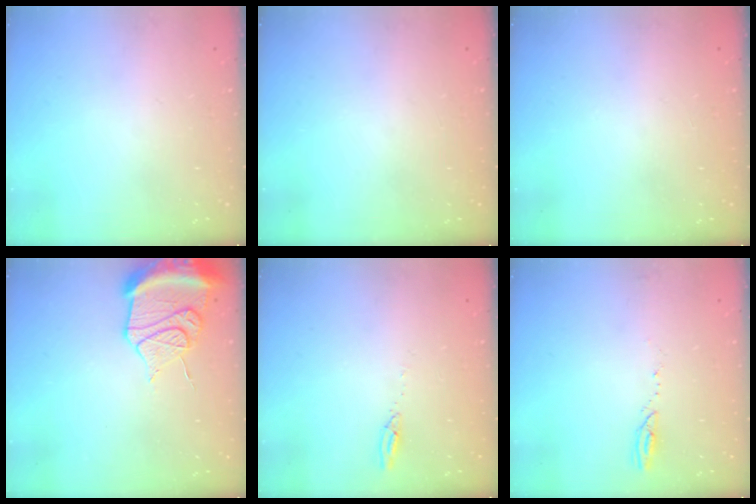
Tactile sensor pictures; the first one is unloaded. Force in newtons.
{"total": 0.0}
{"total": 0.0}
{"total": 15.7, "press": 14.5, "slide": 6.0}
{"total": 2.7, "press": 2.7, "slide": 0.2}
{"total": 2.6, "press": 2.6, "slide": 0.3}